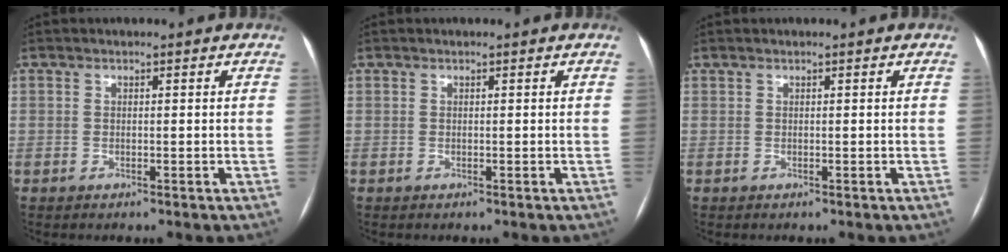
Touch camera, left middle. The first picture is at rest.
{"total": 0.0}
{"total": 0.0}